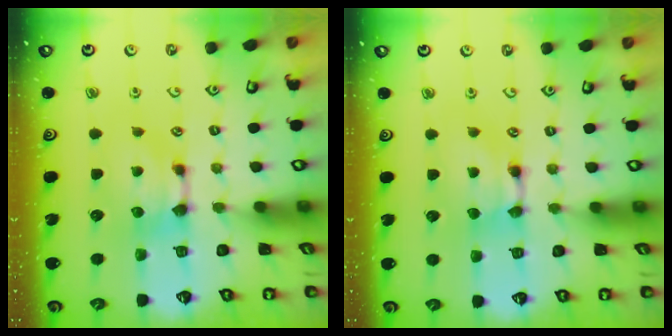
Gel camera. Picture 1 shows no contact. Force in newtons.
{"total": 1.5, "press": 1.5, "slide": 0.2}